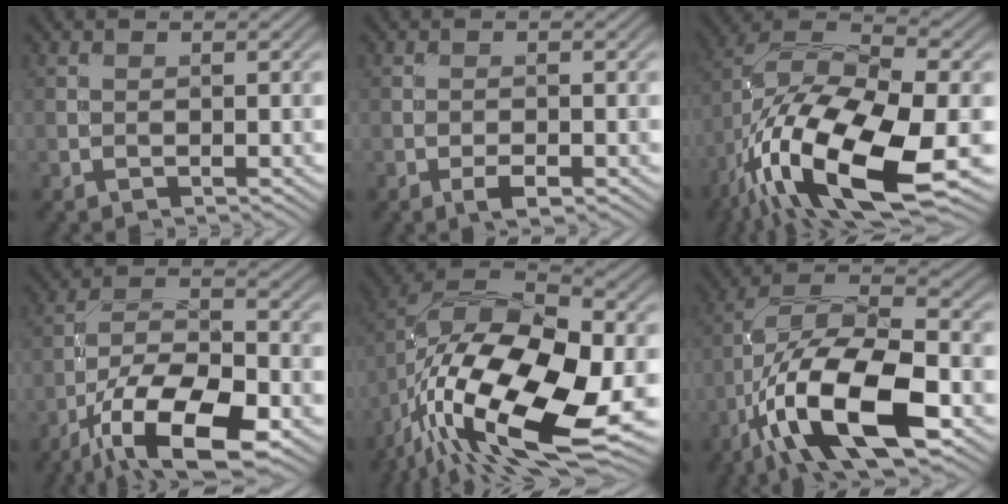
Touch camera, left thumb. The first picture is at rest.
{"total": 2.0, "force": [-1.0, 0.6, 1.5], "torque": [-0.027, 0.002, -0.022]}
{"total": 18.4, "force": [-8.0, 7.2, 15.0], "torque": [-0.306, -0.029, -0.143]}
{"total": 14.5, "force": [-8.1, 5.5, 10.7], "torque": [-0.197, -0.008, -0.153]}
{"total": 19.2, "force": [-7.9, 8.5, 15.4], "torque": [-0.309, -0.024, -0.132]}
{"total": 15.8, "force": [-6.8, 6.0, 12.9], "torque": [-0.238, -0.003, -0.132]}